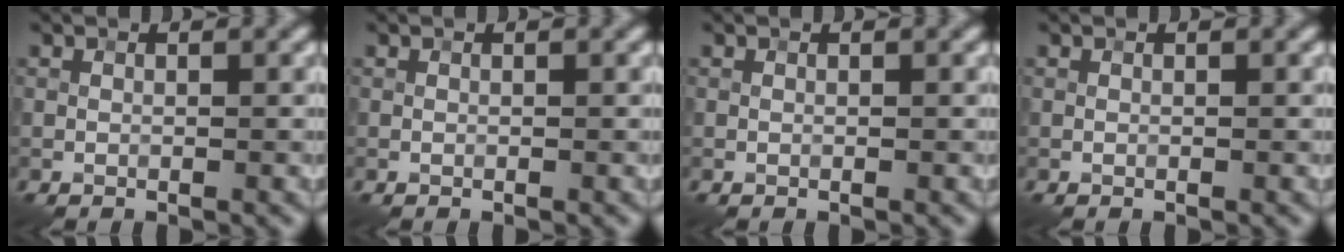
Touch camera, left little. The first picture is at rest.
{"total": 0.0}
{"total": 0.0}
{"total": 0.0}